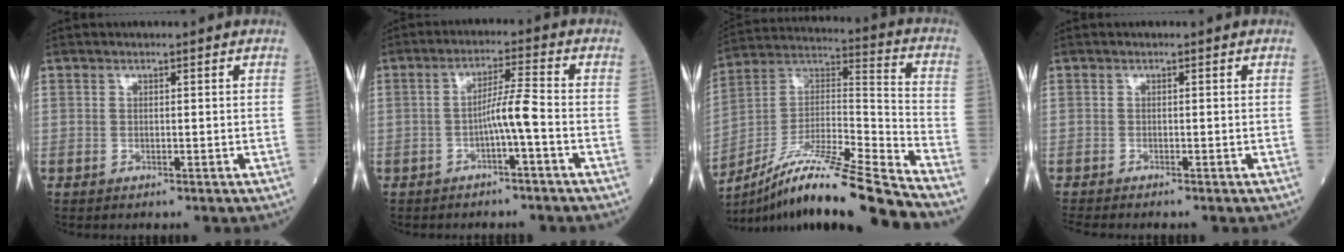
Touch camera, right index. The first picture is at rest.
{"total": 4.6, "force": [-1.7, -0.6, 4.2], "torque": [-0.071, 0.009, -0.030]}
{"total": 20.6, "force": [-16.6, -0.8, 12.2], "torque": [-0.223, -0.003, -0.302]}
{"total": 2.1, "force": [-2.0, 0.2, 0.5], "torque": [-0.009, -0.006, -0.033]}